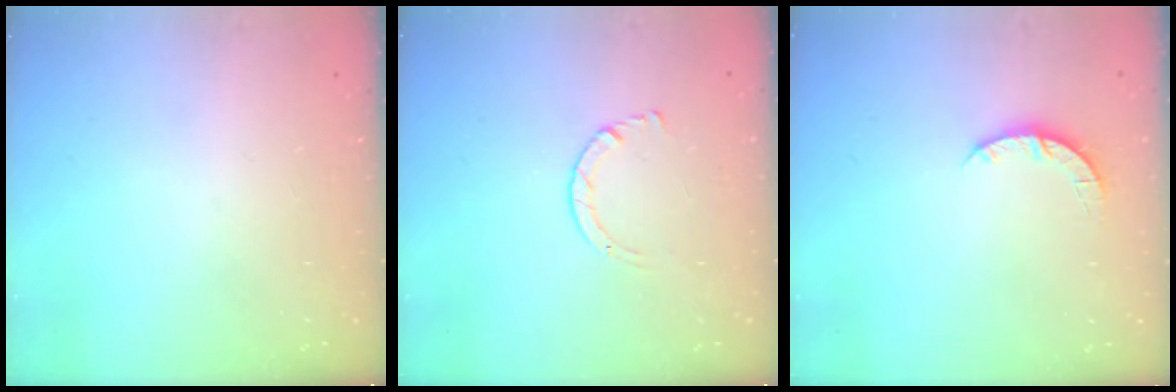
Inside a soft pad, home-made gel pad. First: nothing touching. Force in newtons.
{"total": 2.7, "press": 2.7, "slide": 0.3}
{"total": 3.5, "press": 3.5, "slide": 0.4}